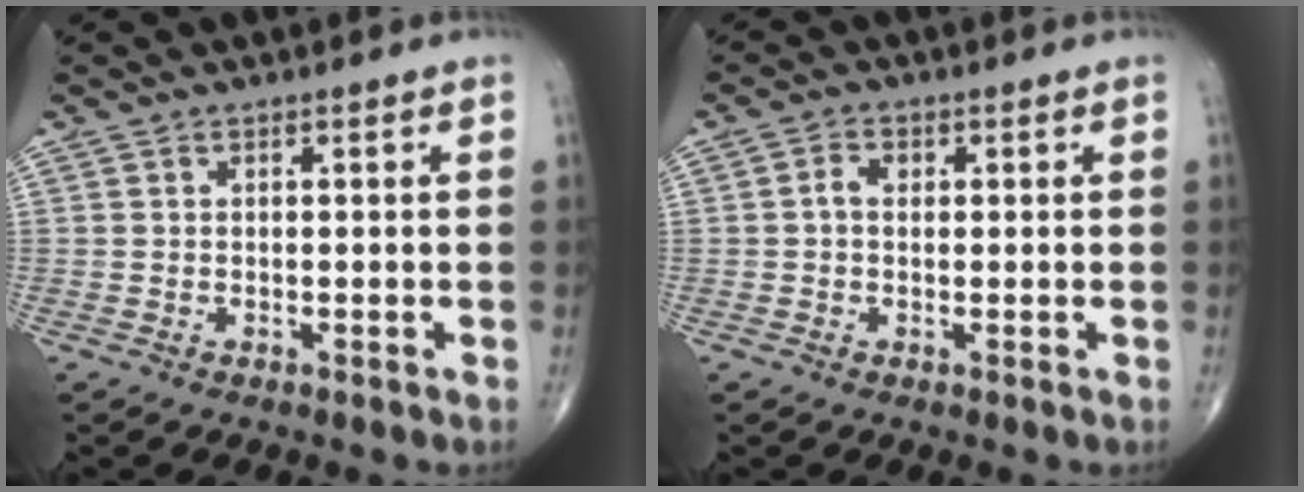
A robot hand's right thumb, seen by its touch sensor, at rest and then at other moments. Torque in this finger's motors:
{"motor_torque": [-0.38, 0.26, 0.37, 0.05, 0.00]}